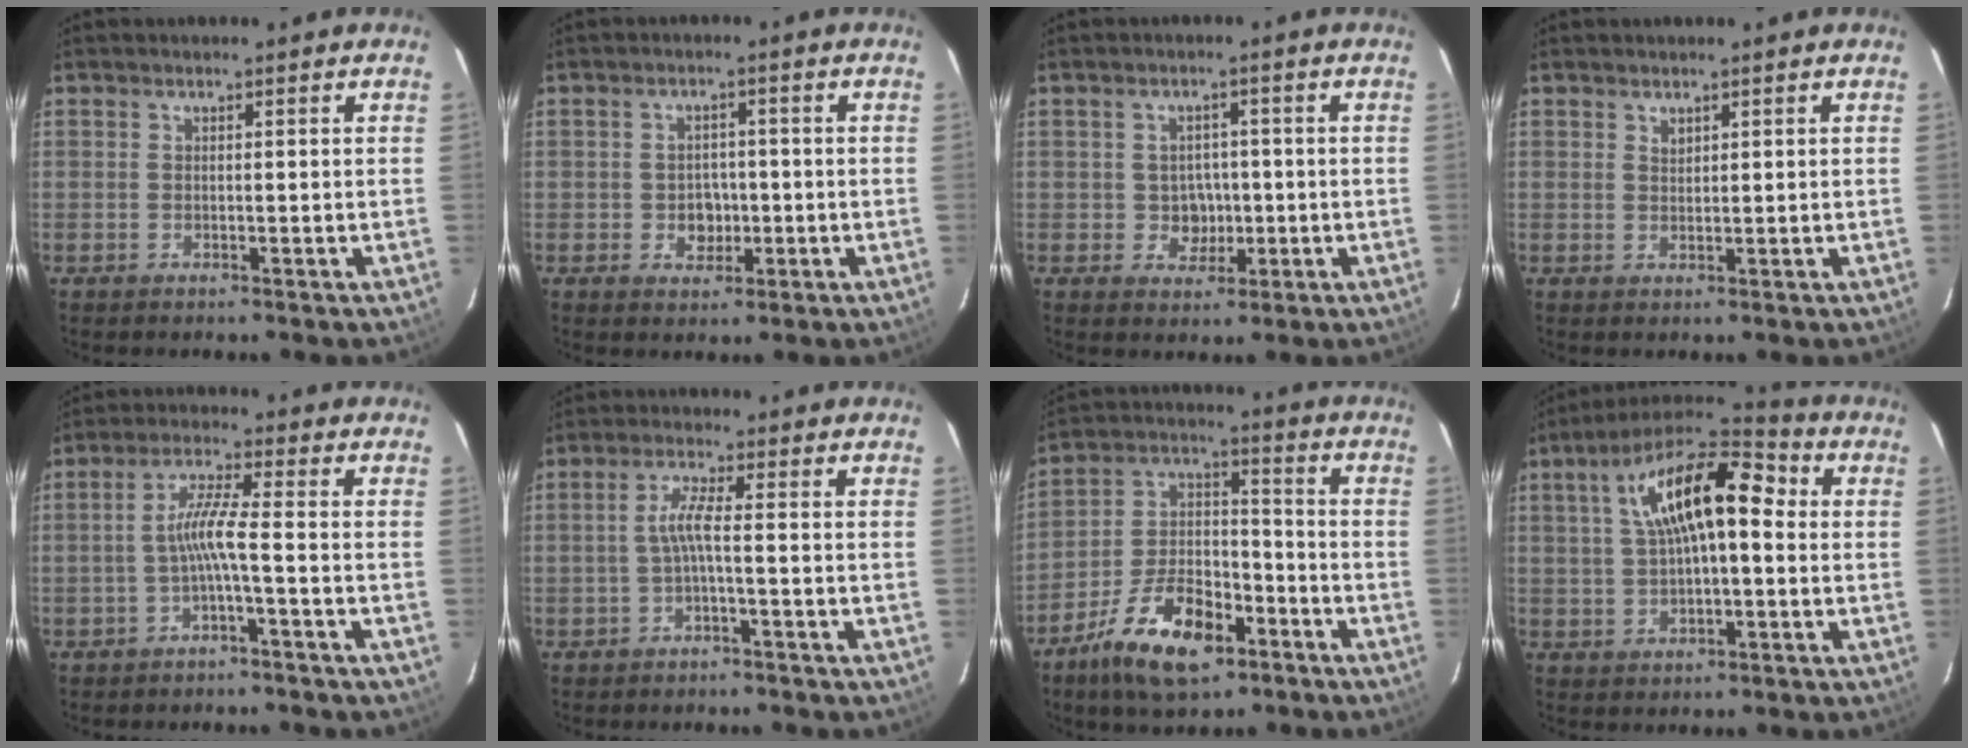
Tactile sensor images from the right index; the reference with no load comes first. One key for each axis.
{"total": 3.8, "fx": -0.7, "fy": 3.4, "fz": 1.6, "tx": -0.032, "ty": 0.010, "tz": -0.003}
{"total": 4.0, "fx": -0.5, "fy": 3.8, "fz": 1.3, "tx": -0.027, "ty": 0.011, "tz": 0.003}
{"total": 1.2, "fx": 0.9, "fy": 0.6, "fz": 0.4, "tx": -0.004, "ty": 0.001, "tz": 0.017}
{"total": 4.9, "fx": -1.8, "fy": -0.5, "fz": 4.5, "tx": -0.101, "ty": 0.010, "tz": -0.032}
{"total": 3.3, "fx": -1.0, "fy": -0.2, "fz": 3.1, "tx": -0.067, "ty": 0.005, "tz": -0.019}
{"total": 15.8, "fx": -9.5, "fy": 7.2, "fz": 10.4, "tx": -0.211, "ty": 0.004, "tz": -0.164}
{"total": 16.3, "fx": 3.3, "fy": 6.7, "fz": 14.5, "tx": -0.256, "ty": 0.035, "tz": 0.044}